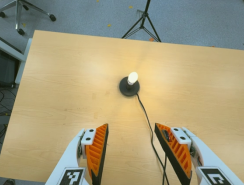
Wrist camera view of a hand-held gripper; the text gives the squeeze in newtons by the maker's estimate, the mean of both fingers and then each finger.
{"total": 0.0}